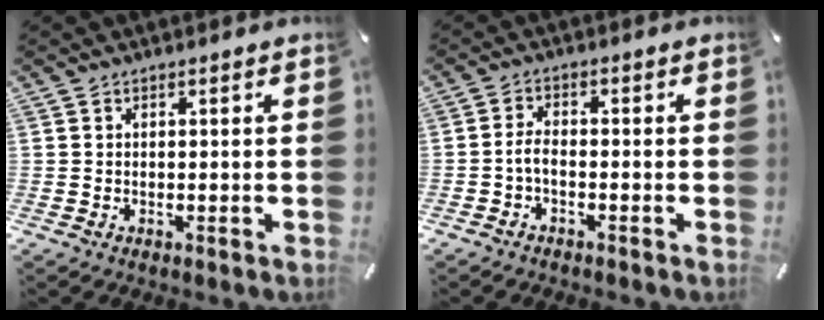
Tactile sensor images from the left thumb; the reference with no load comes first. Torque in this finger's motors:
{"motor_torque": [-0.20, 0.23, 0.05, 0.04, 0.10]}